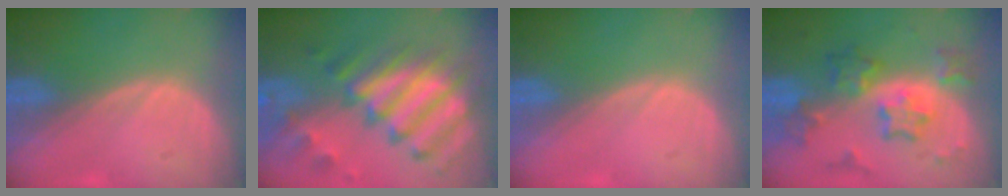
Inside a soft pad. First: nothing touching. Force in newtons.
{"total": 12.0, "press": 10.4, "slide": 6.0}
{"total": 0.0}
{"total": 8.0, "press": 8.0, "slide": 0.5}